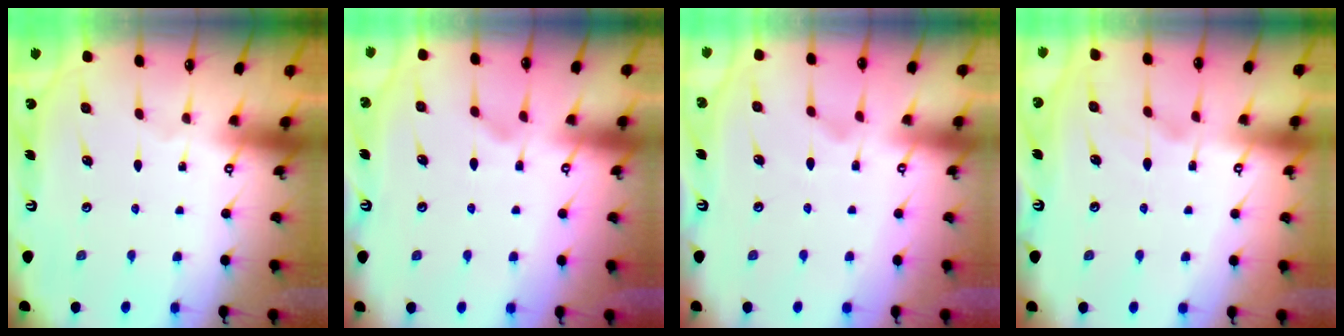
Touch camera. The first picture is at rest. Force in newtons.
{"total": 1.8, "press": 1.3, "slide": 1.2}
{"total": 1.2, "press": 0.5, "slide": 1.1}
{"total": 0.9, "press": 0.1, "slide": 0.9}